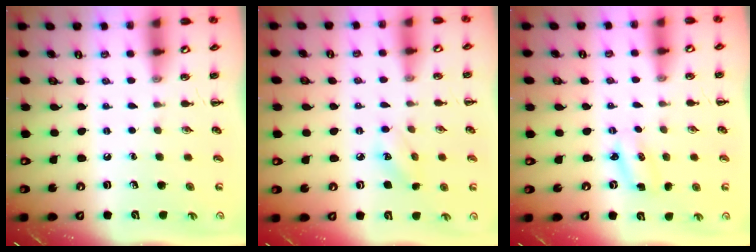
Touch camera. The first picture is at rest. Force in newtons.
{"total": 5.6, "press": 5.4, "slide": 1.4}
{"total": 2.5, "press": 2.5, "slide": 0.4}